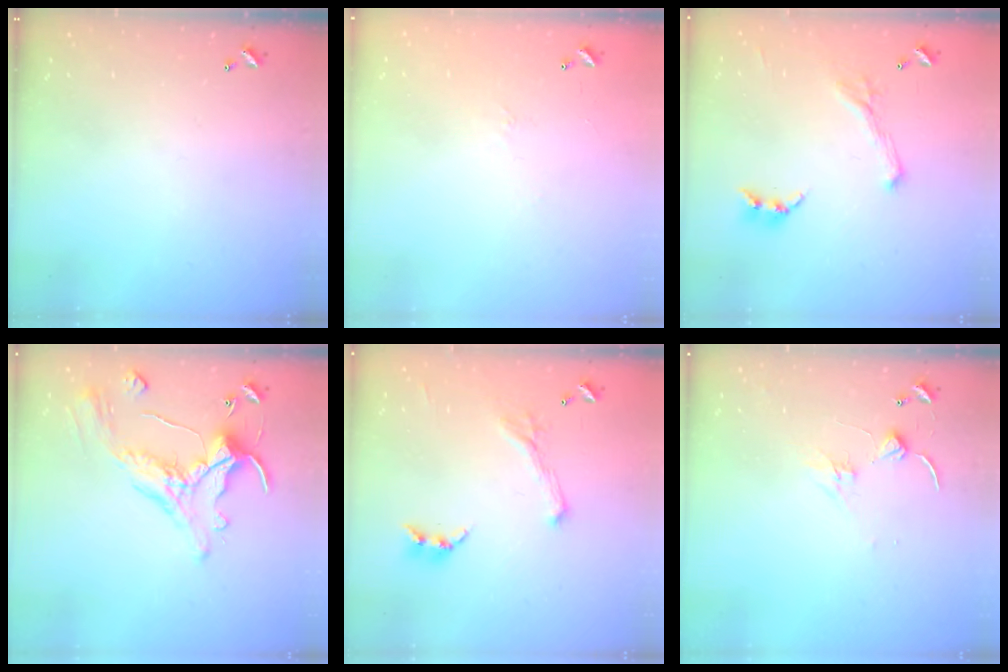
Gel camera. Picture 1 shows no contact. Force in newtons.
{"total": 6.6, "press": 6.6, "slide": 0.8}
{"total": 1.1, "press": 0.6, "slide": 0.9}
{"total": 2.5, "press": 2.2, "slide": 1.2}
{"total": 1.1, "press": 0.6, "slide": 0.9}
{"total": 0.6, "press": 0.5, "slide": 0.3}